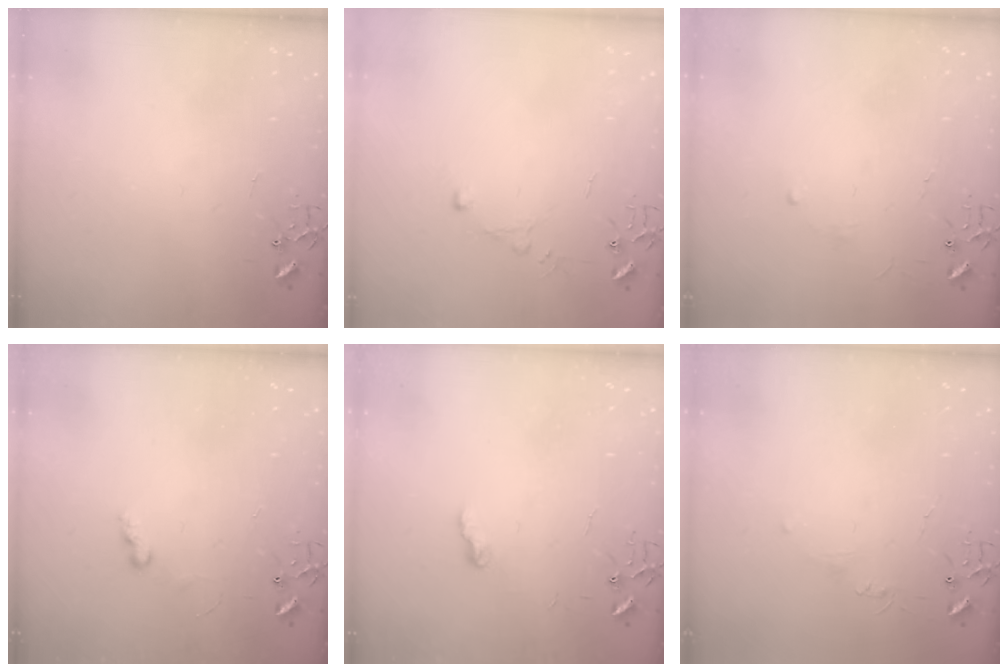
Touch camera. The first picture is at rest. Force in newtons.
{"total": 4.4, "press": 4.4, "slide": 0.5}
{"total": 2.9, "press": 2.8, "slide": 0.5}
{"total": 6.0, "press": 5.9, "slide": 0.7}
{"total": 5.0, "press": 4.9, "slide": 0.7}
{"total": 4.0, "press": 3.9, "slide": 0.6}